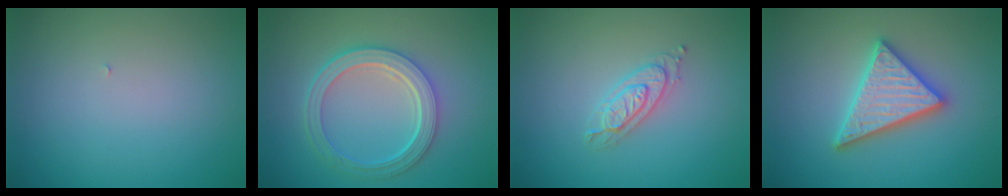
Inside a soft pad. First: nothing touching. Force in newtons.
{"total": 5.3, "press": 3.8, "slide": 3.6}
{"total": 2.1, "press": 2.1, "slide": 0.2}
{"total": 4.9, "press": 4.8, "slide": 0.7}